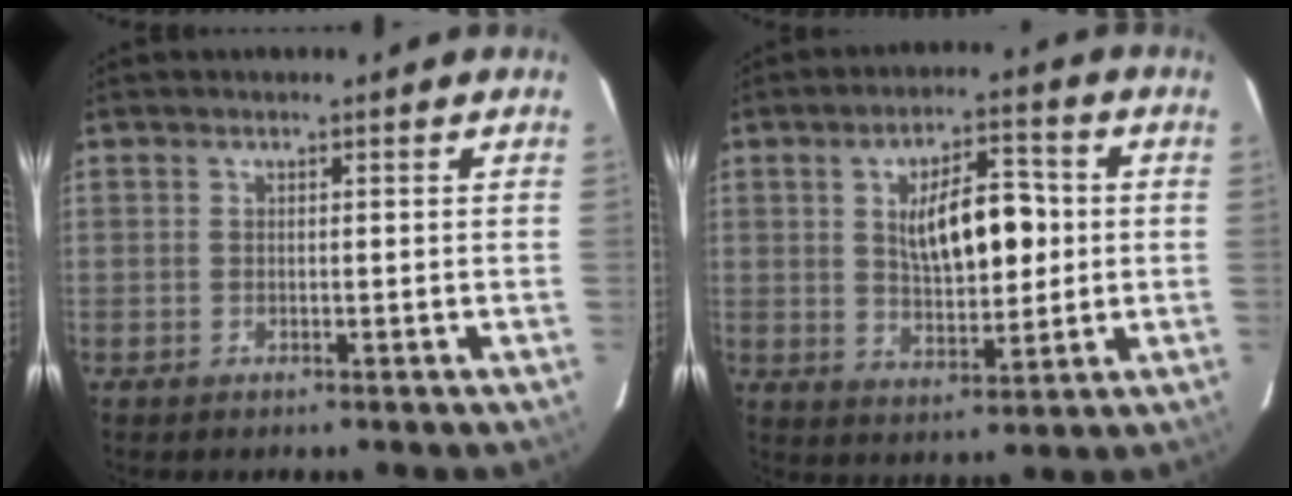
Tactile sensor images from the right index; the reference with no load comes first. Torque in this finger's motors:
{"motor_torque": [0.54, -0.10, 0.30, 0.12]}